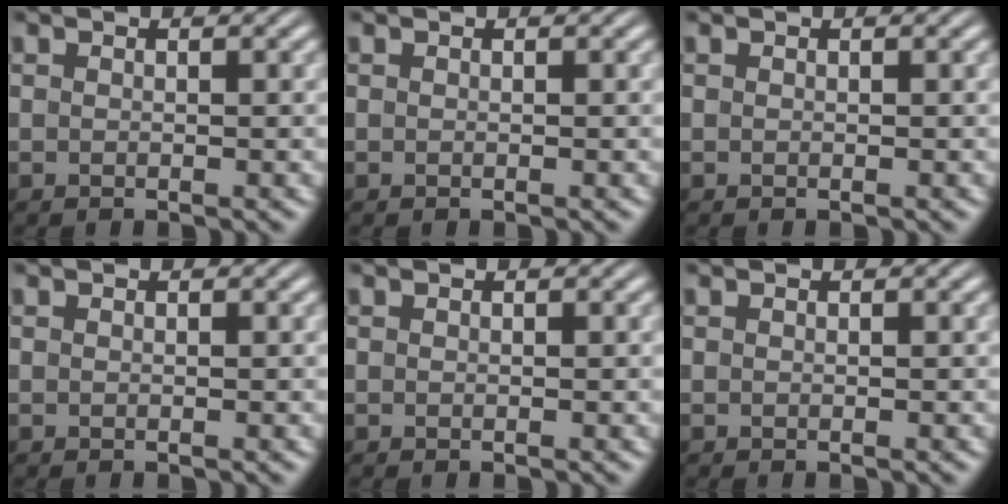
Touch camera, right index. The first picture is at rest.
{"total": 0.0}
{"total": 0.0}
{"total": 0.0}
{"total": 0.0}
{"total": 0.0}